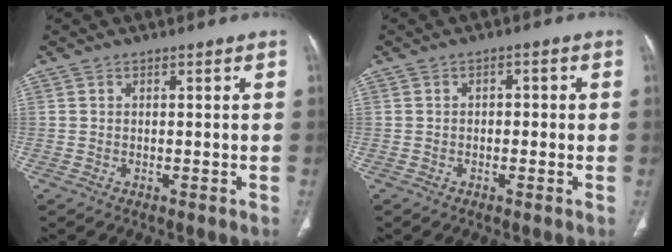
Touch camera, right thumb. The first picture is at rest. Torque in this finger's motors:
{"motor_torque": [-0.75, -0.05, -0.01, 0.16, -0.02]}